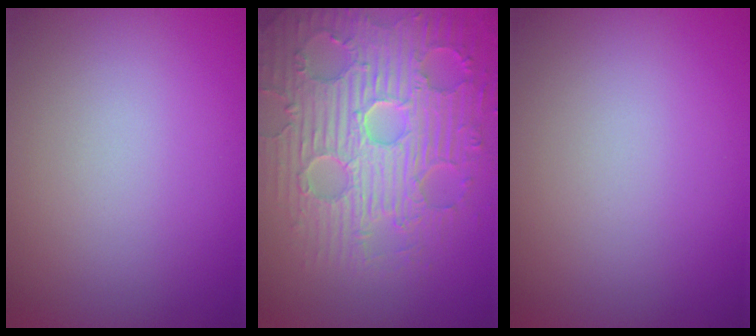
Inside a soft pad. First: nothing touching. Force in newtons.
{"total": 9.1, "press": 6.7, "slide": 6.2}
{"total": 0.0}